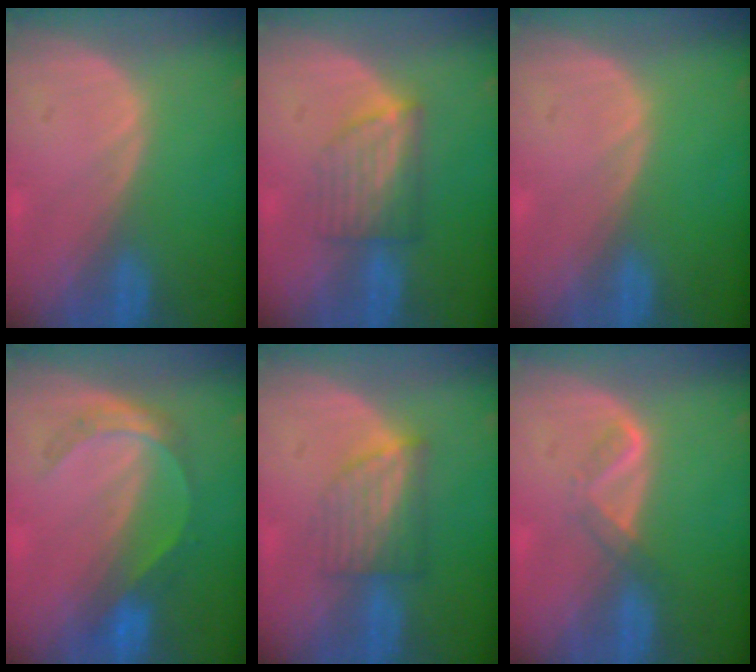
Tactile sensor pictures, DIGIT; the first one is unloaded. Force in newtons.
{"total": 6.1, "press": 5.5, "slide": 2.7}
{"total": 0.0}
{"total": 5.1, "press": 4.9, "slide": 1.4}
{"total": 6.1, "press": 5.4, "slide": 2.8}
{"total": 2.4, "press": 2.4, "slide": 0.7}